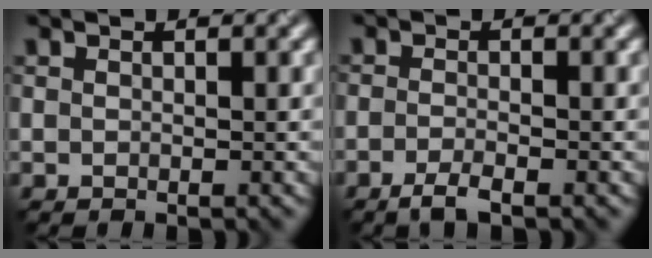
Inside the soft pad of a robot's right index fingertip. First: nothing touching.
{"total": 2.0, "force": [-1.3, 0.4, 1.5], "torque": [-0.030, -0.001, -0.029]}